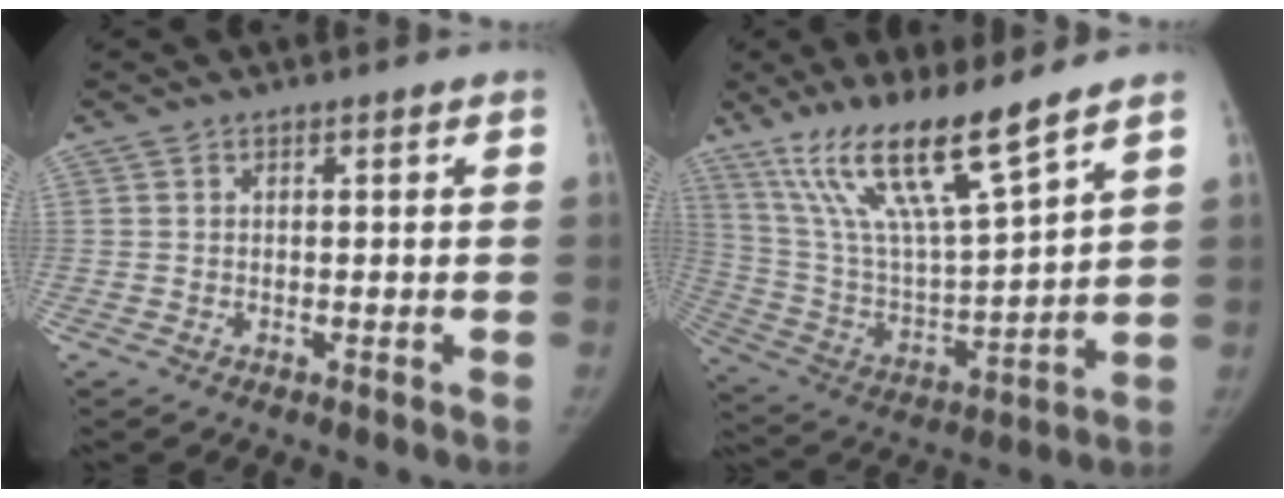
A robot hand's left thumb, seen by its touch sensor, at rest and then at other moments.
{"total": 18.0, "force": [12.6, 2.3, 12.5], "torque": [-0.221, -0.064, 0.248]}